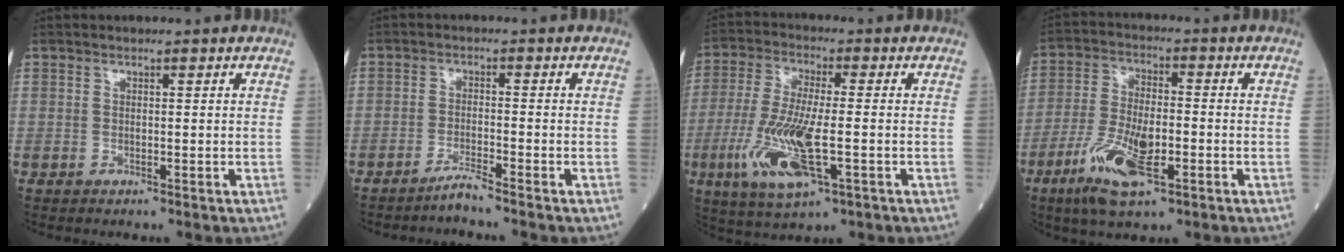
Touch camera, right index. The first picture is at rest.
{"total": 2.4, "force": [-2.2, -0.7, 0.9], "torque": [-0.016, -0.006, -0.042]}
{"total": 12.8, "force": [-3.7, 2.8, 12.0], "torque": [-0.253, -0.021, -0.063]}
{"total": 11.1, "force": [-4.9, 3.3, 9.4], "torque": [-0.196, -0.013, -0.087]}